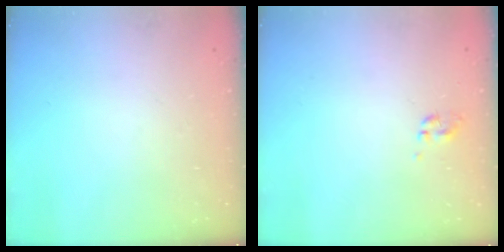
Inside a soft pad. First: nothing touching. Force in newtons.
{"total": 0.0}